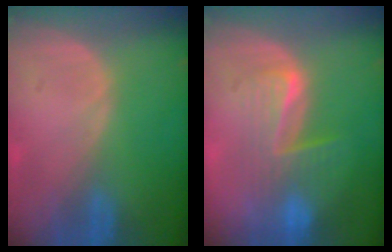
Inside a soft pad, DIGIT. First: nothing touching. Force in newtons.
{"total": 6.5, "press": 6.4, "slide": 1.2}